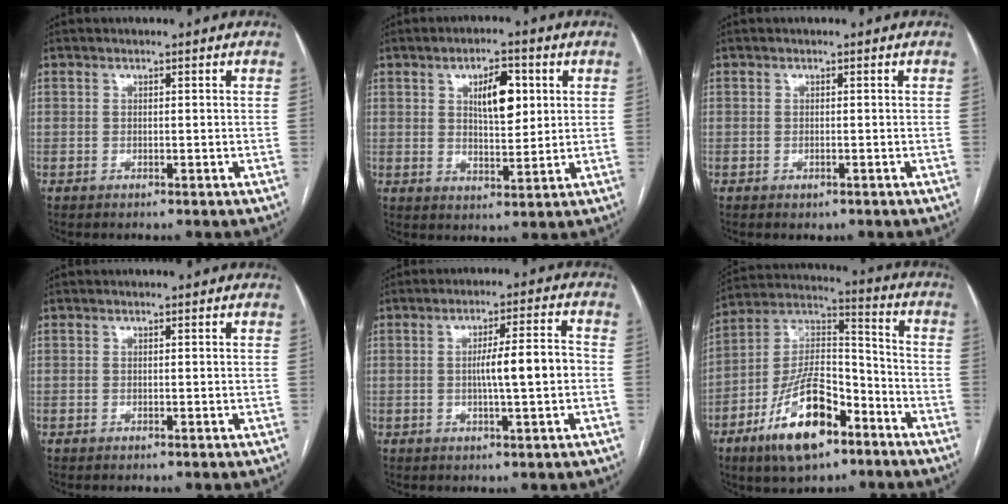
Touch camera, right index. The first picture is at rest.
{"total": 7.4, "force": [2.4, 2.5, 6.6], "torque": [-0.111, 0.005, 0.044]}
{"total": 0.7, "force": [-0.3, 0.4, 0.4], "torque": [-0.007, -0.001, 0.001]}
{"total": 0.0}
{"total": 7.4, "force": [-0.6, 0.5, 7.4], "torque": [-0.119, 0.012, -0.010]}
{"total": 17.0, "force": [-9.3, 6.7, 12.5], "torque": [-0.237, 0.010, -0.159]}